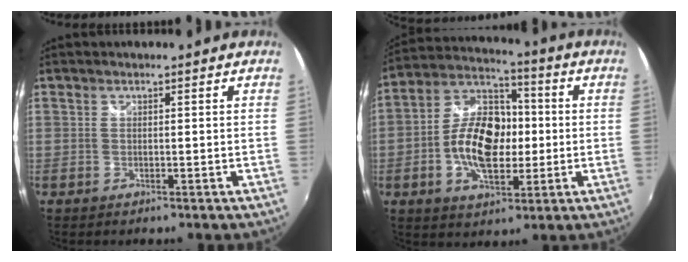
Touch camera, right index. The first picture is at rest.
{"total": 14.7, "force": [-1.9, 8.7, 11.7], "torque": [-0.226, 0.020, -0.034]}